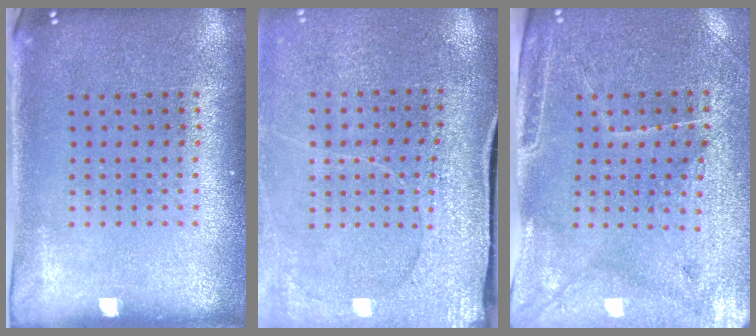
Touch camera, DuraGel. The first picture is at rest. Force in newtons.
{"total": 2.9, "press": 2.8, "slide": 0.7}
{"total": 3.3, "press": 3.1, "slide": 1.0}